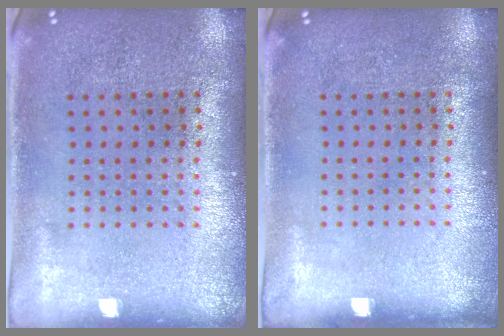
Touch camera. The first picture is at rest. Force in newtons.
{"total": 0.0}